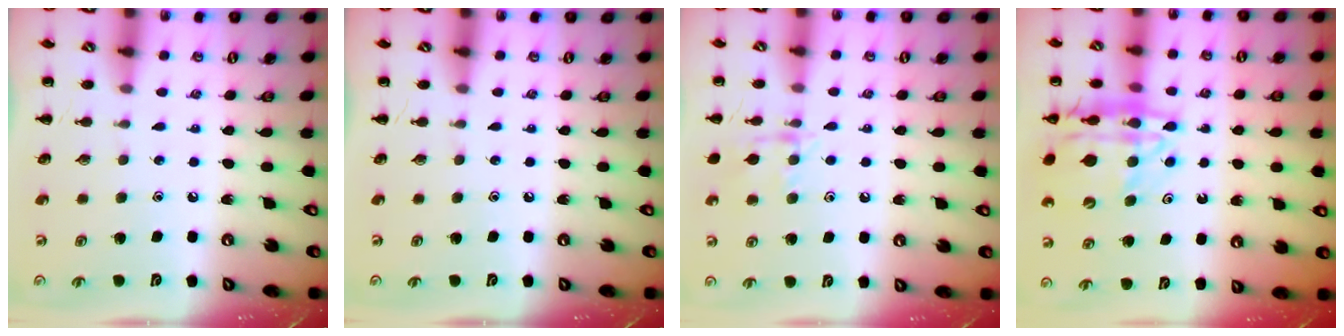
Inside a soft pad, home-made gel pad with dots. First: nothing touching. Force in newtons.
{"total": 0.0}
{"total": 9.6, "press": 9.5, "slide": 0.8}
{"total": 17.7, "press": 17.4, "slide": 3.3}